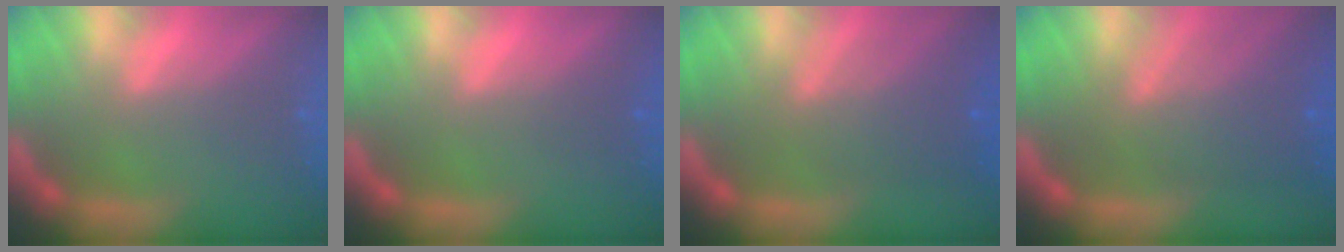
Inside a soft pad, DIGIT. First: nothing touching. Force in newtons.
{"total": 1.0}
{"total": 5.5}
{"total": 7.0}